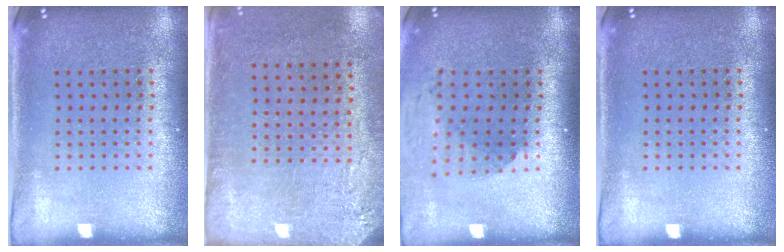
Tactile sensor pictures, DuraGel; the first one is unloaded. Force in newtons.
{"total": 2.8, "press": 2.4, "slide": 1.6}
{"total": 1.6, "press": 1.3, "slide": 0.9}
{"total": 0.0}